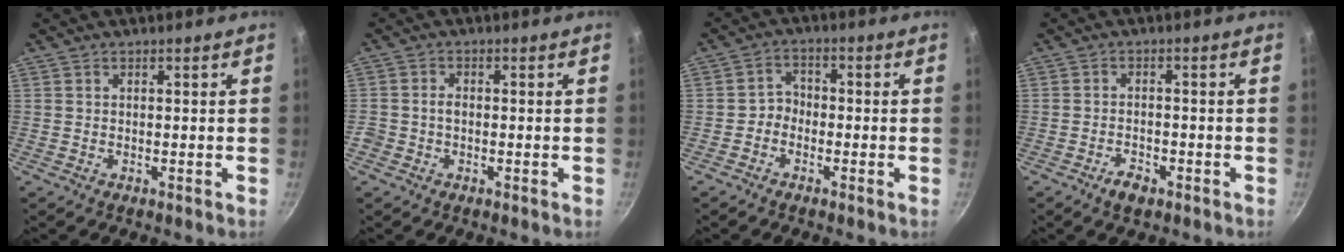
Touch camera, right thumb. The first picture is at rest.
{"total": 1.9, "force": [-0.6, 1.5, 1.1], "torque": [-0.017, 0.012, -0.012]}
{"total": 3.1, "force": [-1.5, 2.5, 1.2], "torque": [-0.002, 0.024, -0.033]}
{"total": 3.5, "force": [-2.2, 1.7, 2.1], "torque": [-0.033, 0.016, -0.038]}